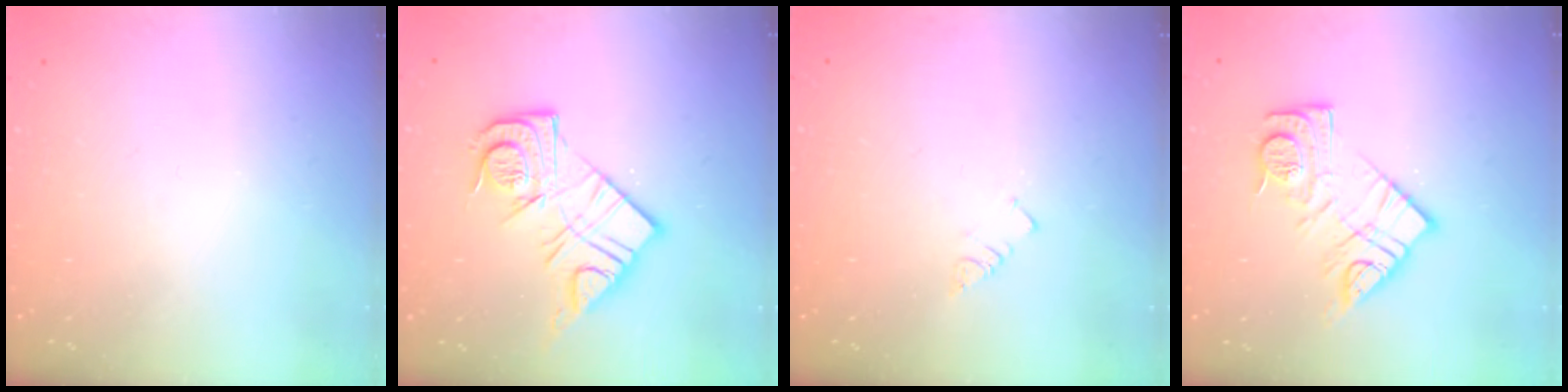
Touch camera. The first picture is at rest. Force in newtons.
{"total": 13.2, "press": 13.1, "slide": 1.0}
{"total": 2.9, "press": 2.9, "slide": 0.4}
{"total": 14.2, "press": 14.1, "slide": 1.0}